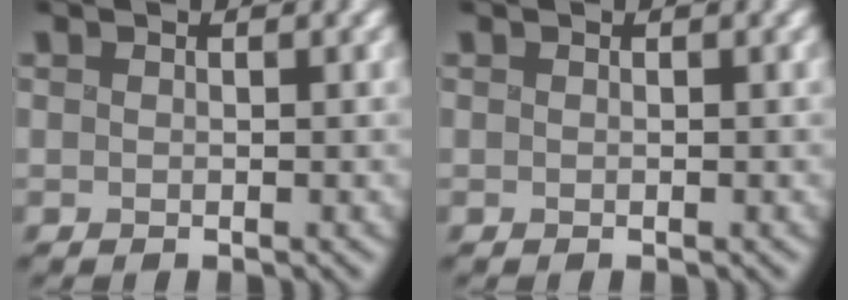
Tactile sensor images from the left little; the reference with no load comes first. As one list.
[{"total": 0.0}]